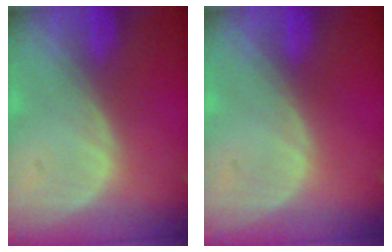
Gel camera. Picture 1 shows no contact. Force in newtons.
{"total": 0.0}